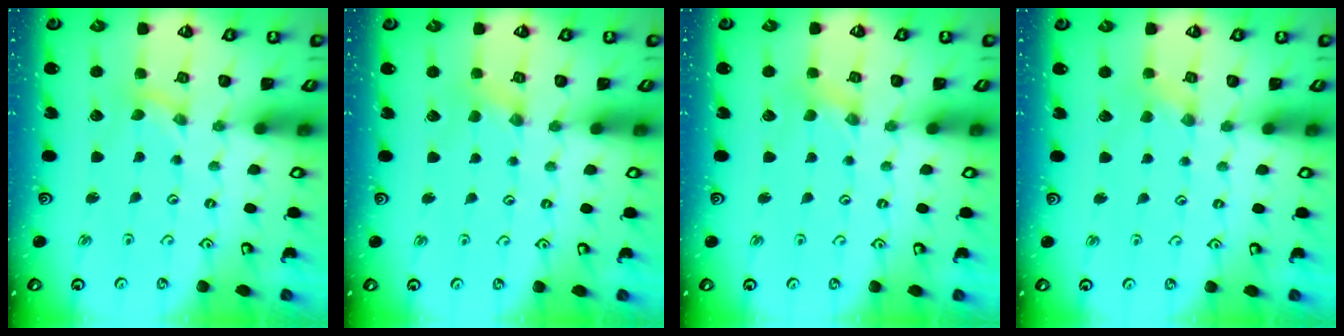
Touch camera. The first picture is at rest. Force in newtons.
{"total": 0.7, "press": 0.7, "slide": 0.2}
{"total": 0.0}
{"total": 0.0}